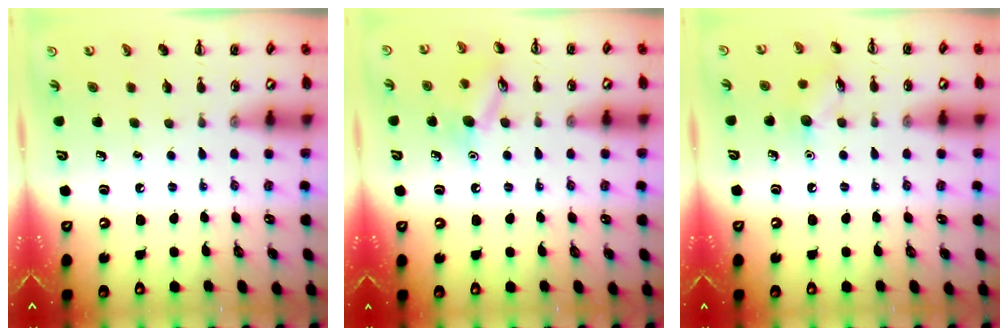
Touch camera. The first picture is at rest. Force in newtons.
{"total": 10.1, "press": 10.0, "slide": 0.9}
{"total": 6.5, "press": 6.3, "slide": 1.5}